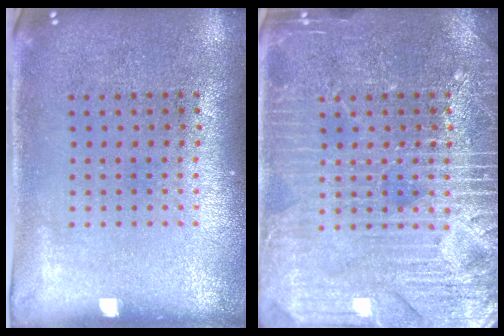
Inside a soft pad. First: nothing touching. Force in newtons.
{"total": 6.0, "press": 6.0, "slide": 0.9}